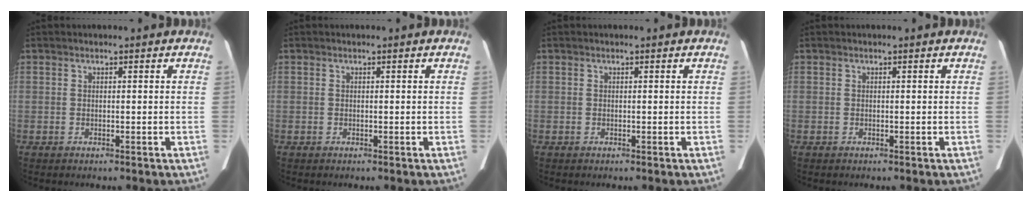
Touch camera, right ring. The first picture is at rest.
{"total": 0.0}
{"total": 0.0}
{"total": 0.0}